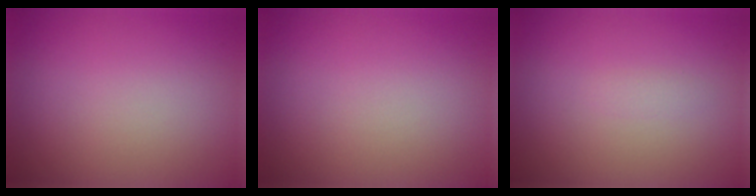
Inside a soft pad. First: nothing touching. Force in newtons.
{"total": 0.0}
{"total": 0.6, "press": 0.6, "slide": 0.1}